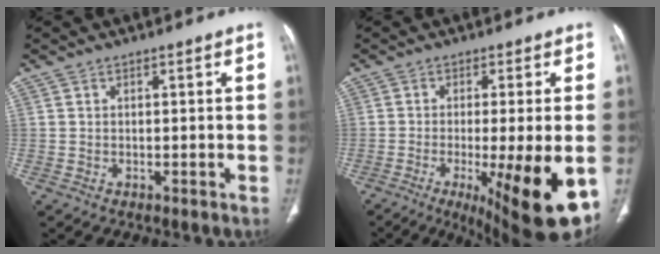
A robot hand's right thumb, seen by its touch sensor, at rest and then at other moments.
{"total": 17.9, "force": [-5.5, 3.3, 16.8], "torque": [-0.201, -0.026, -0.066]}